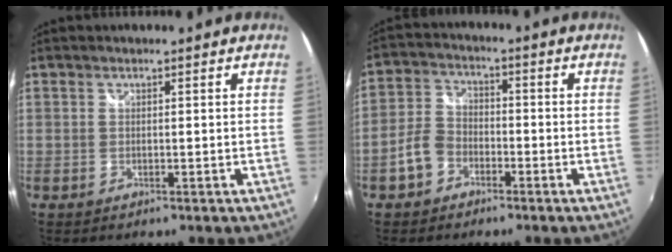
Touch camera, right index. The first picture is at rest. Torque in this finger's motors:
{"motor_torque": [-0.09, 0.11, -0.31, -0.14]}